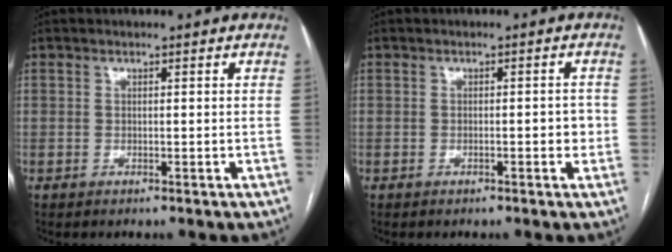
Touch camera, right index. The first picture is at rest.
{"total": 2.3, "force": [-0.3, 0.9, 2.1], "torque": [-0.027, 0.006, -0.001]}